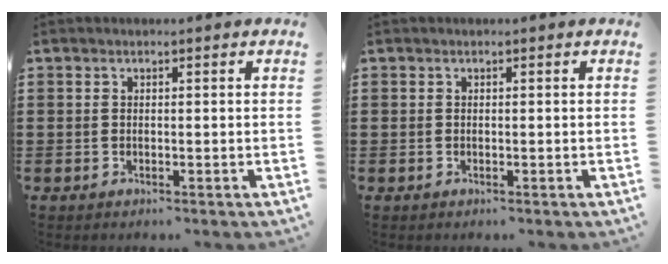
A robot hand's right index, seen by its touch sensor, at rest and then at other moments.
{"total": 0.0}